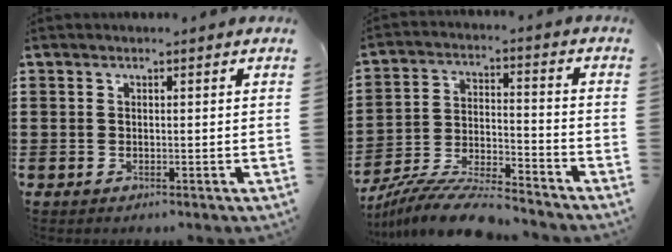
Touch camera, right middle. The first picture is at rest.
{"total": 10.3, "force": [-9.7, 0.5, 3.4], "torque": [-0.068, 0.014, -0.191]}